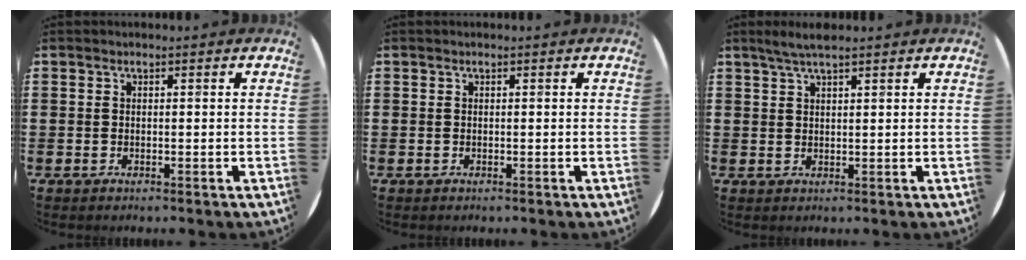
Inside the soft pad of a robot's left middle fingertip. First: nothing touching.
{"total": 0.0}
{"total": 2.7, "force": [2.2, 0.2, 1.5], "torque": [-0.032, 0.005, 0.038]}